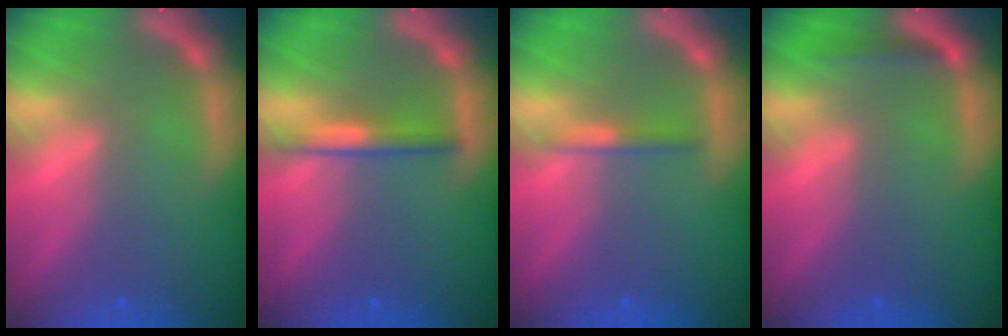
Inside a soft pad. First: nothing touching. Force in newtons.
{"total": 2.5}
{"total": 1.4}
{"total": 1.4}